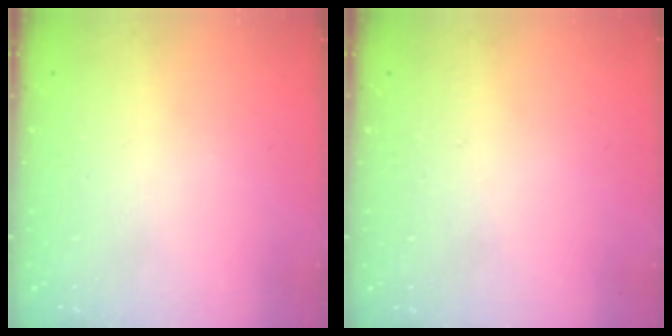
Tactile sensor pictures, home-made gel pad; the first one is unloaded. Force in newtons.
{"total": 0.0}